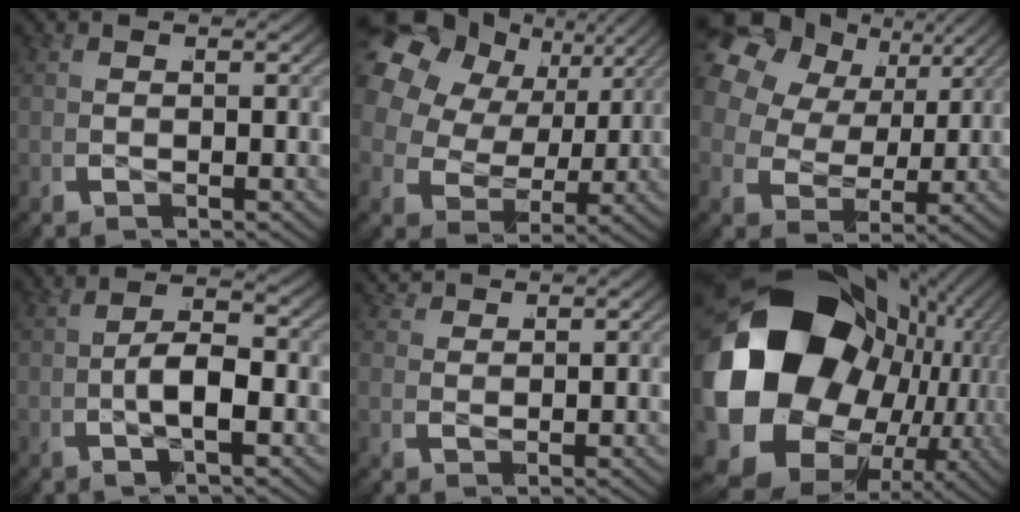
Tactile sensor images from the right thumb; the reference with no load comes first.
{"total": 13.2, "force": [3.5, 9.4, 8.5], "torque": [-0.174, 0.017, 0.046]}
{"total": 11.7, "force": [3.4, 8.2, 7.6], "torque": [-0.154, 0.018, 0.046]}
{"total": 4.5, "force": [-1.2, 1.9, 3.9], "torque": [-0.078, 0.002, -0.024]}
{"total": 2.4, "force": [2.3, 0.6, 0.4], "torque": [-0.002, 0.003, 0.039]}
{"total": 30.8, "force": [-2.7, 21.4, 21.9], "torque": [-0.383, -0.054, -0.033]}